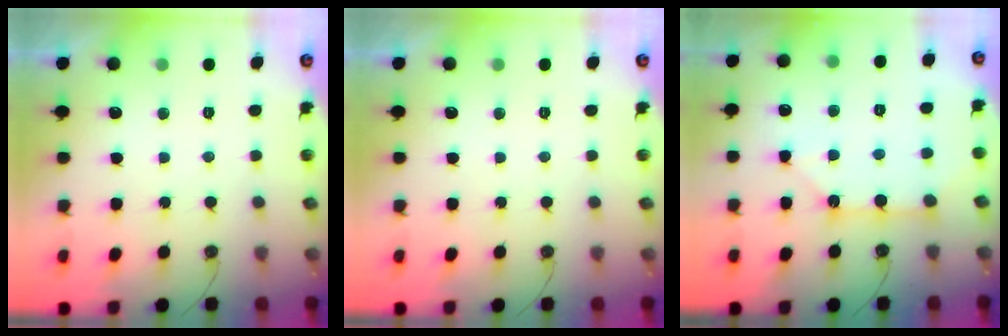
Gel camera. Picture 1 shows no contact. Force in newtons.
{"total": 0.7, "press": 0.4, "slide": 0.7}
{"total": 8.8, "press": 8.8, "slide": 0.8}